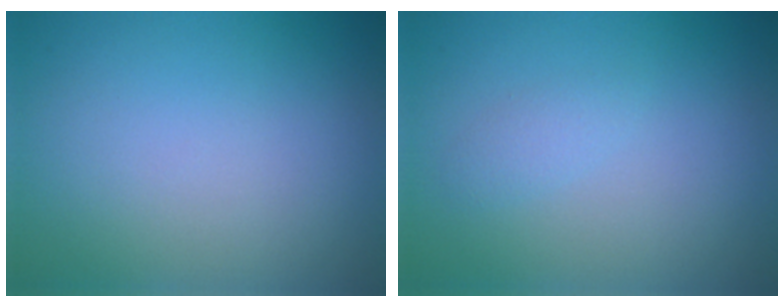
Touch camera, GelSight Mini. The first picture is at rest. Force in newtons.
{"total": 1.1, "press": 1.1, "slide": 0.0}